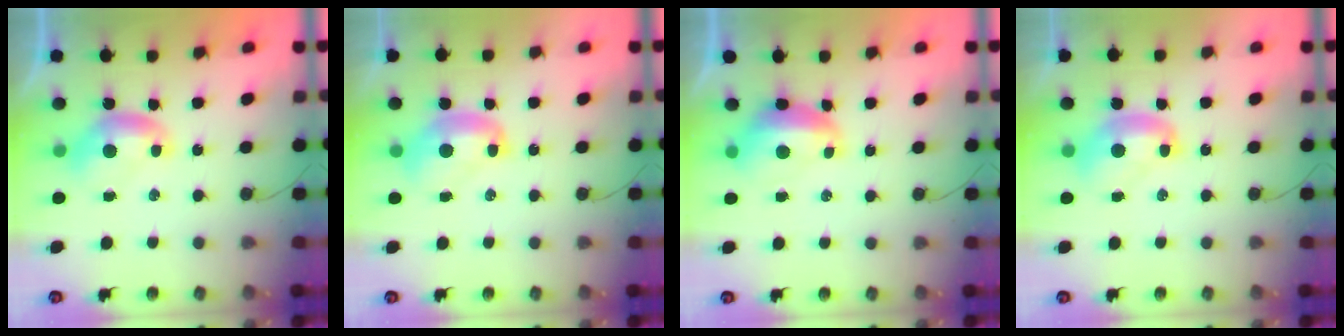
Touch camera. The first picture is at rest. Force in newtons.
{"total": 2.4, "press": 2.3, "slide": 0.3}
{"total": 2.9, "press": 2.7, "slide": 0.8}
{"total": 2.3, "press": 2.3, "slide": 0.2}